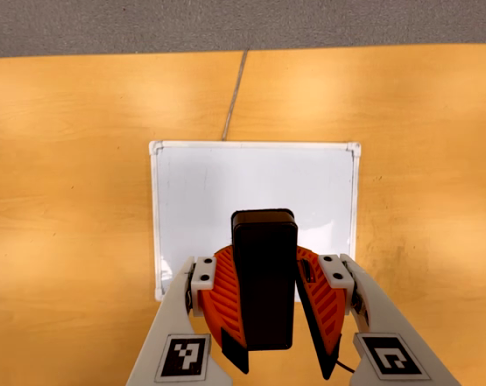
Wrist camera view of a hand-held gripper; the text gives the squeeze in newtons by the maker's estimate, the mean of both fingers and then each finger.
{"total": 10.9, "left": 10.9, "right": 10.8}